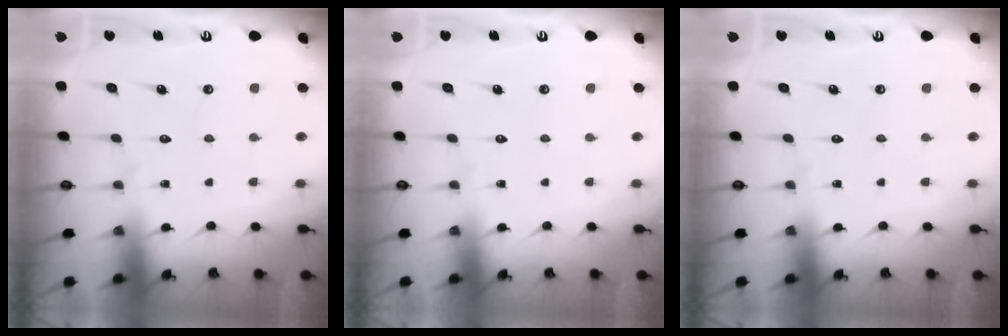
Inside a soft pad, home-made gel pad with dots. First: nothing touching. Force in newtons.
{"total": 0.0}
{"total": 0.0}